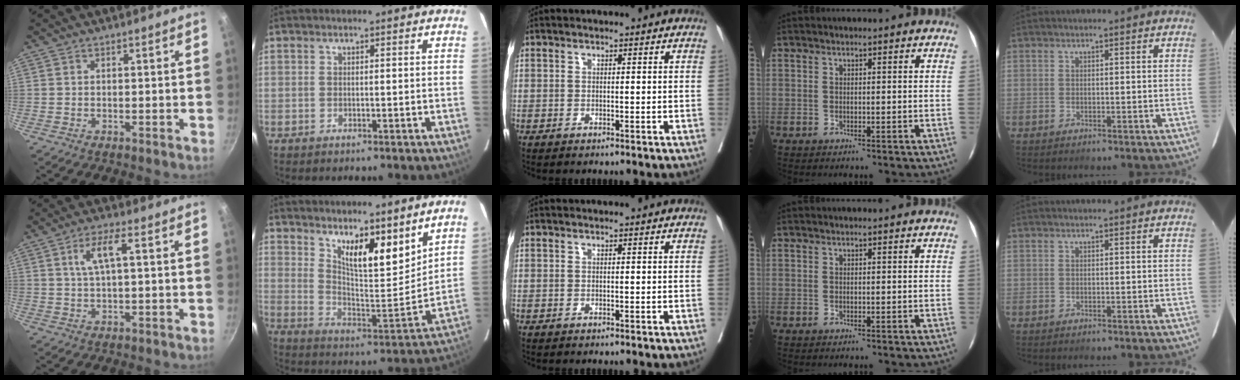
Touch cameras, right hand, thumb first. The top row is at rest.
{"thumb": {"total": 5.5, "force": [1.5, 1.4, 5.1], "torque": [-0.112, 0.008, 0.033]}, "index": {"total": 11.6, "force": [7.9, 2.7, 8.1], "torque": [-0.133, -0.012, 0.146]}}